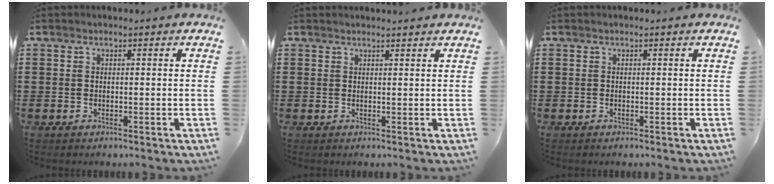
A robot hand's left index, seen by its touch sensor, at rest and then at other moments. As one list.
[{"total": 1.1, "force": [1.1, 0.0, 0.2], "torque": [-0.006, -0.003, 0.022]}, {"total": 0.0}]